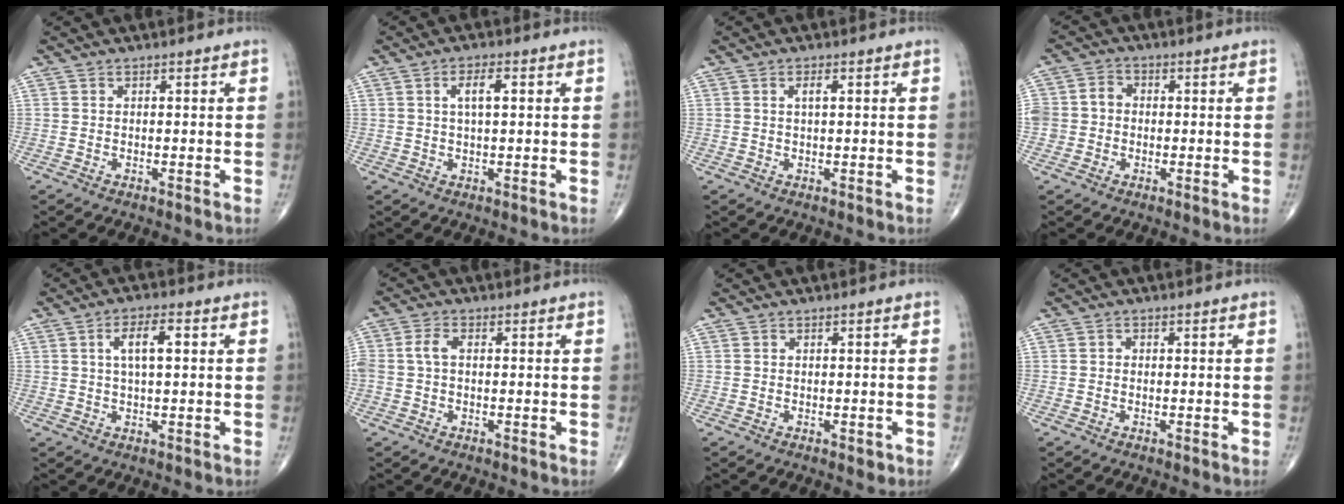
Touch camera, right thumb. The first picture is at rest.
{"total": 4.0, "force": [1.0, 1.3, 3.6], "torque": [-0.066, 0.005, 0.017]}
{"total": 1.6, "force": [0.5, 0.4, 1.5], "torque": [-0.030, 0.002, 0.007]}
{"total": 5.7, "force": [-0.6, 5.2, 2.4], "torque": [-0.036, 0.022, -0.014]}
{"total": 5.8, "force": [1.4, 2.1, 5.2], "torque": [-0.093, 0.006, 0.023]}
{"total": 3.5, "force": [0.2, 2.2, 2.8], "torque": [-0.073, 0.012, 0.002]}
{"total": 0.9, "force": [-0.3, 0.5, 0.6], "torque": [-0.004, -0.001, -0.003]}
{"total": 0.5, "force": [-0.1, 0.5, 0.2], "torque": [0.002, 0.001, -0.005]}